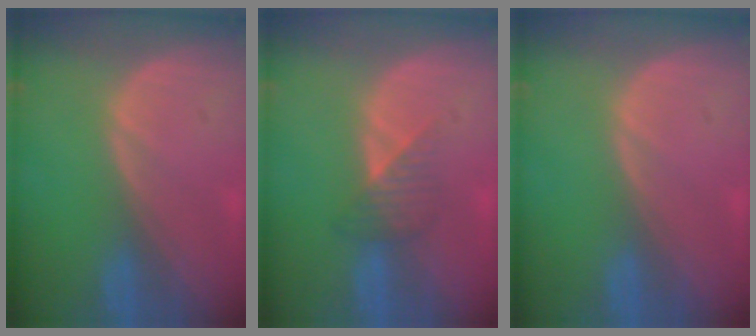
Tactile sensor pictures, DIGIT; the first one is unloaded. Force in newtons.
{"total": 3.3, "press": 3.2, "slide": 1.0}
{"total": 0.0}